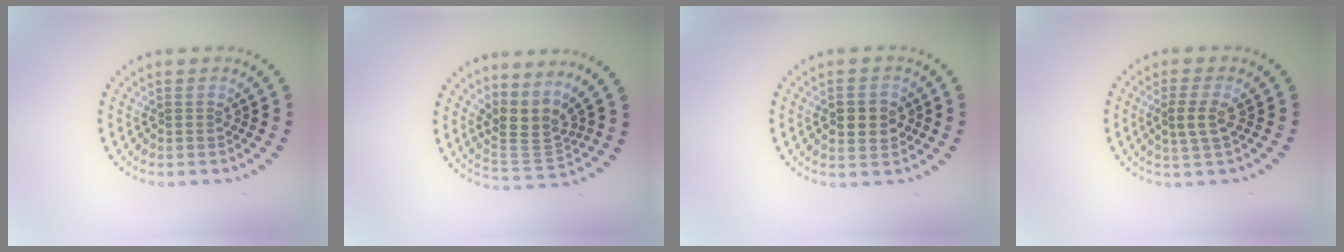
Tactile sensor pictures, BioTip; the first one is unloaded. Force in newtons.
{"total": 3.4, "press": 2.6, "slide": 2.2}
{"total": 3.6, "press": 3.6, "slide": 0.3}
{"total": 2.2, "press": 2.1, "slide": 0.8}